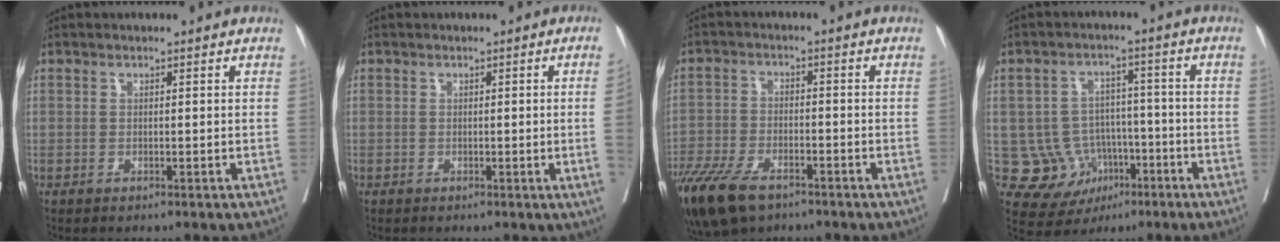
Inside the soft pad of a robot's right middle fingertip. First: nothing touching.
{"total": 3.8, "force": [-0.3, -1.4, 3.5], "torque": [-0.051, -0.008, 0.000]}
{"total": 12.2, "force": [-8.5, 5.0, 7.3], "torque": [-0.145, -0.022, -0.151]}
{"total": 8.8, "force": [-2.8, 8.1, 2.2], "torque": [-0.033, 0.022, -0.035]}